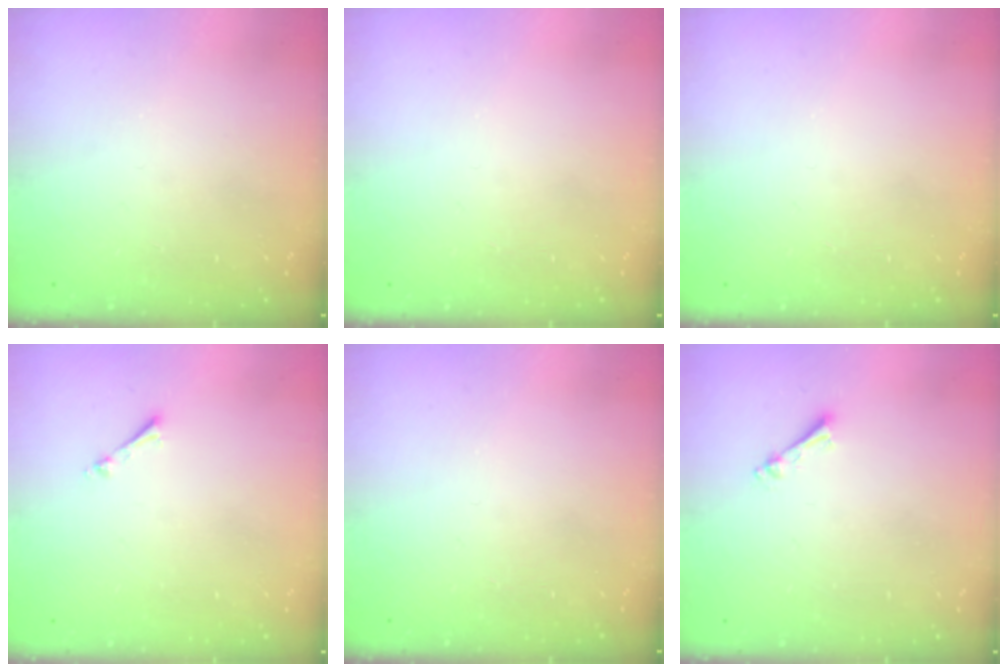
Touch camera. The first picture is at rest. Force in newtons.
{"total": 0.0}
{"total": 0.0}
{"total": 0.6, "press": 0.6, "slide": 0.2}
{"total": 0.0}
{"total": 2.5, "press": 2.5, "slide": 0.4}